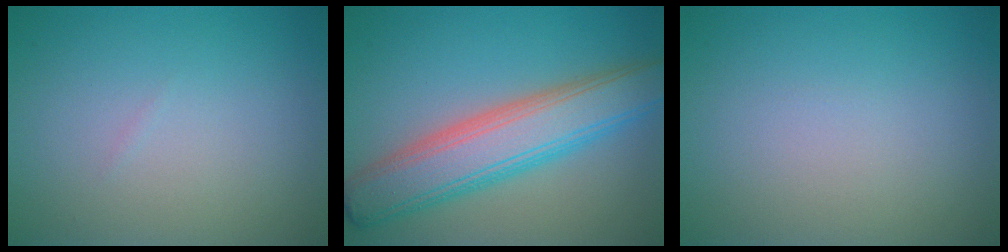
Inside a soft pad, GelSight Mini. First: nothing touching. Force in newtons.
{"total": 7.7, "press": 7.6, "slide": 0.5}
{"total": 0.0}